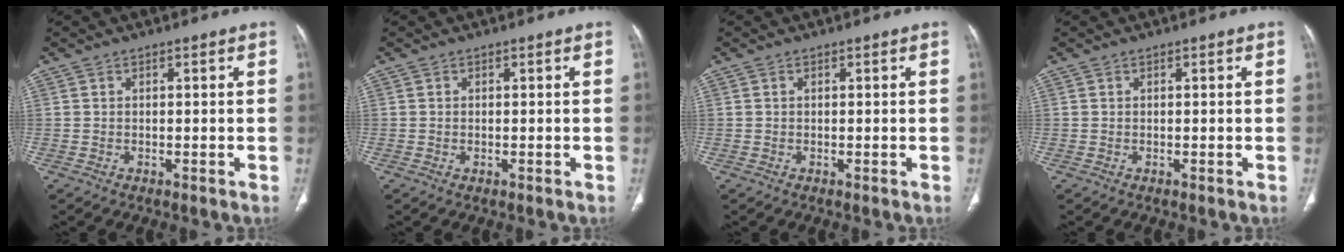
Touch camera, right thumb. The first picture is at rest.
{"total": 0.0}
{"total": 0.0}
{"total": 0.0}